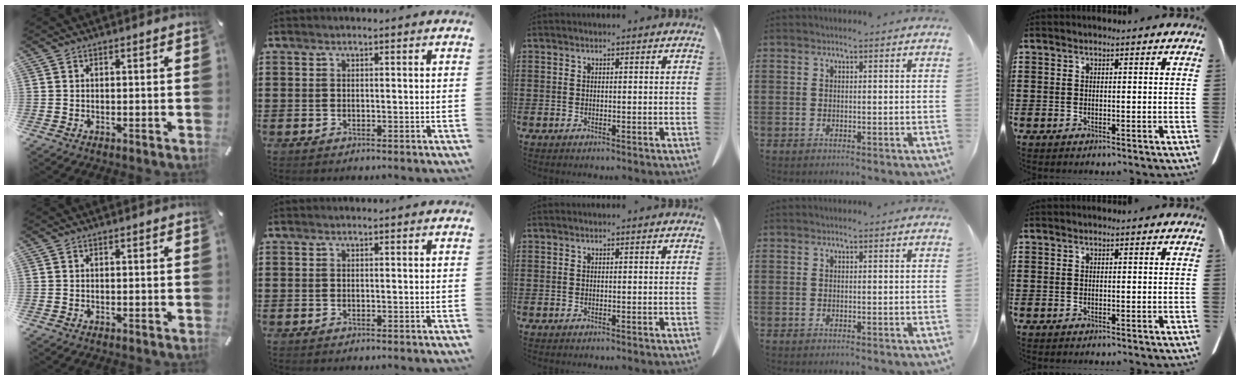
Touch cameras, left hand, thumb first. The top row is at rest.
{}